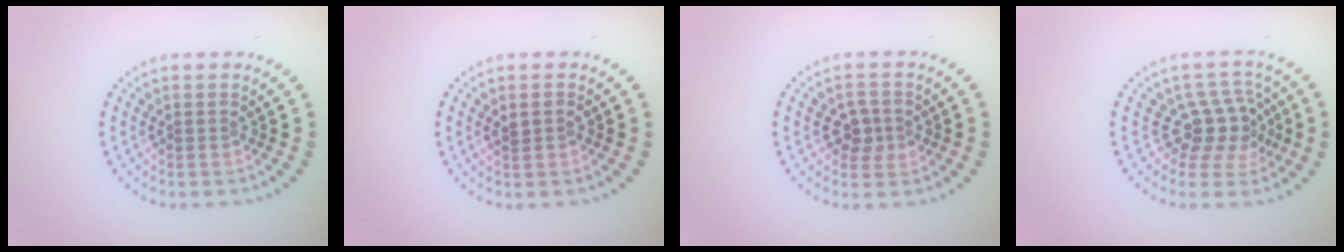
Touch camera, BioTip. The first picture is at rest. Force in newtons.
{"total": 1.2, "press": 1.2, "slide": 0.0}
{"total": 2.3, "press": 2.2, "slide": 0.5}
{"total": 3.7, "press": 3.2, "slide": 1.9}